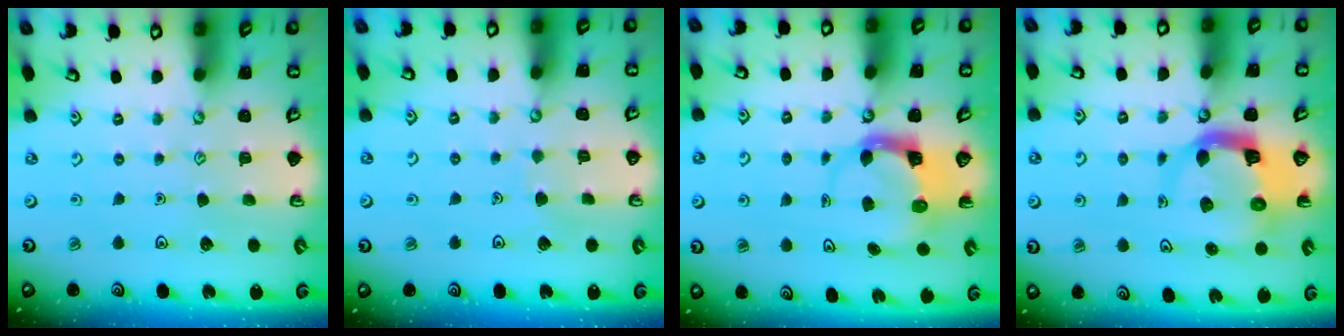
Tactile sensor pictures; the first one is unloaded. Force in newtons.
{"total": 3.0, "press": 3.0, "slide": 0.2}
{"total": 3.7, "press": 3.7, "slide": 0.5}
{"total": 7.3, "press": 7.2, "slide": 0.8}